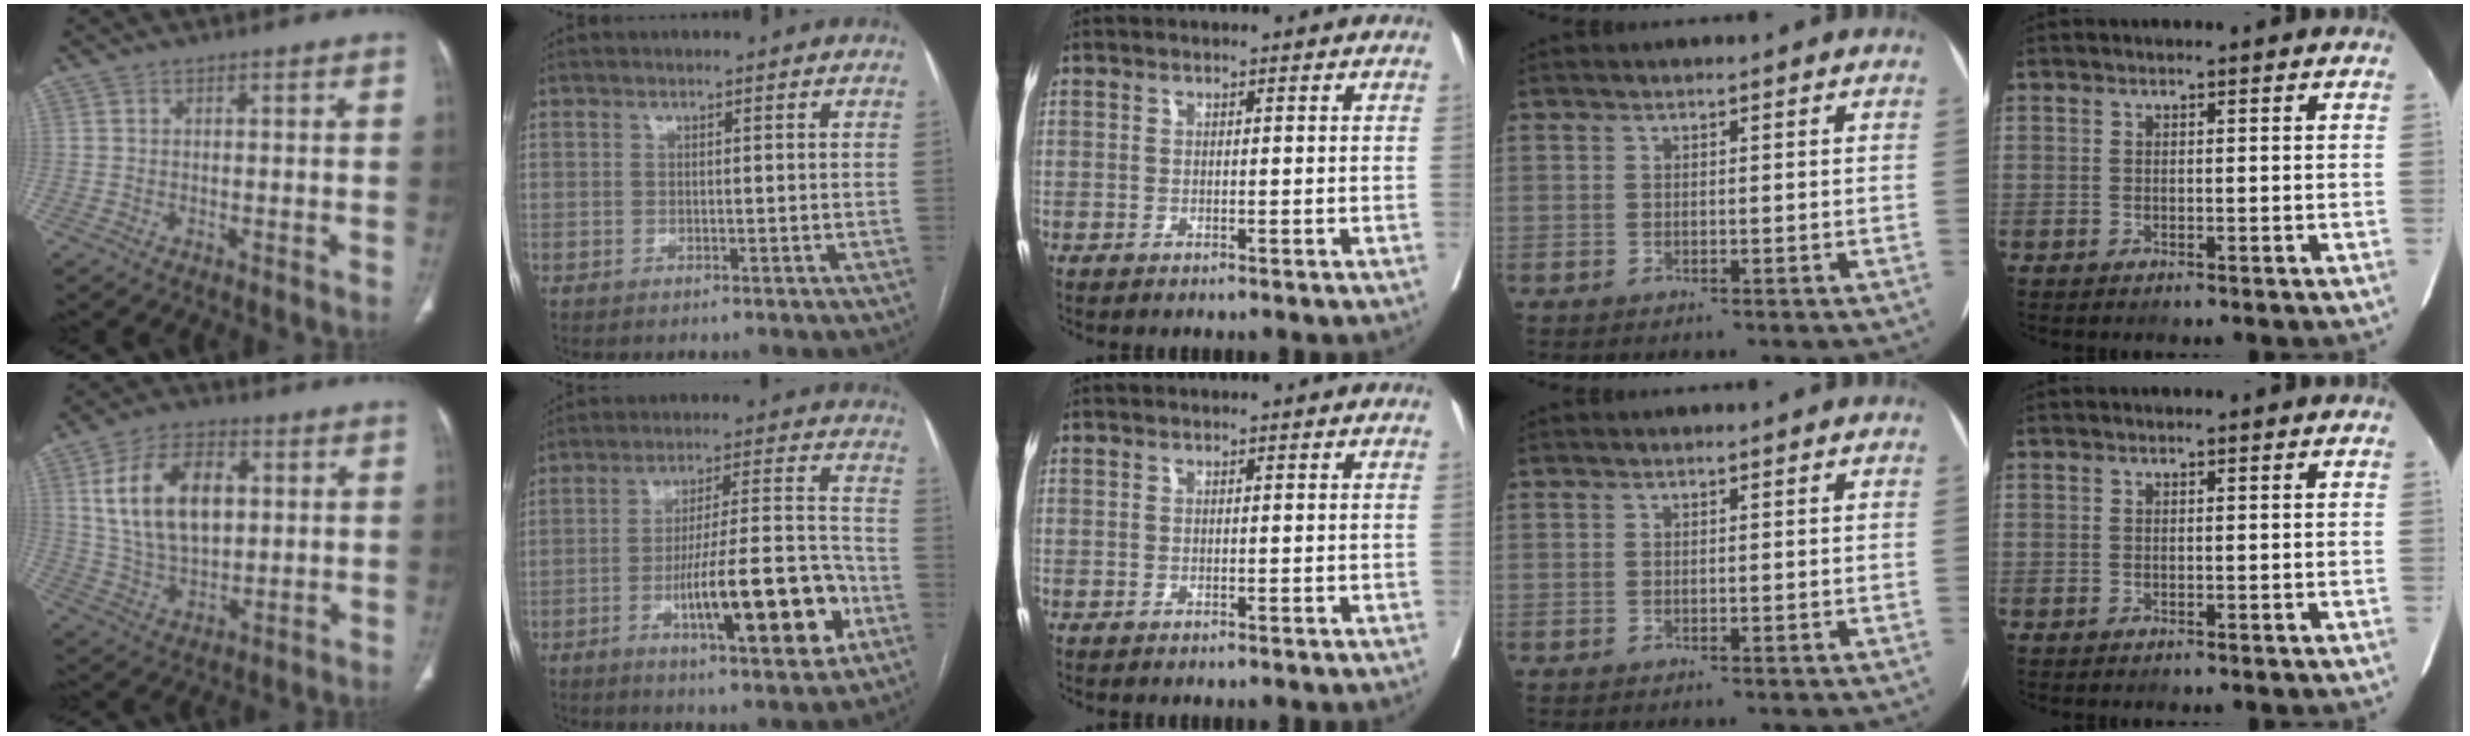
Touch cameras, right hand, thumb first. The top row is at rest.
{"thumb": {"total": 15.6, "force": [3.8, 9.5, 11.8], "torque": [-0.186, -0.005, 0.073]}, "index": {"total": 16.8, "force": [-5.9, 2.8, 15.5], "torque": [-0.242, 0.006, -0.083]}}